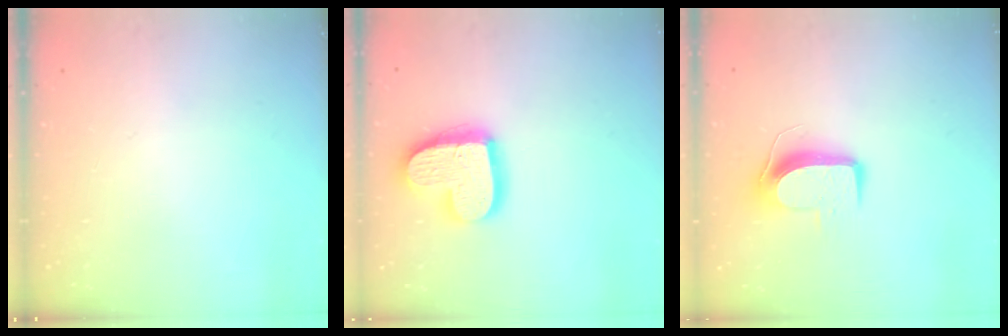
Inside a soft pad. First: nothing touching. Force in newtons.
{"total": 16.4, "press": 16.4, "slide": 1.0}
{"total": 9.4, "press": 9.4, "slide": 0.3}